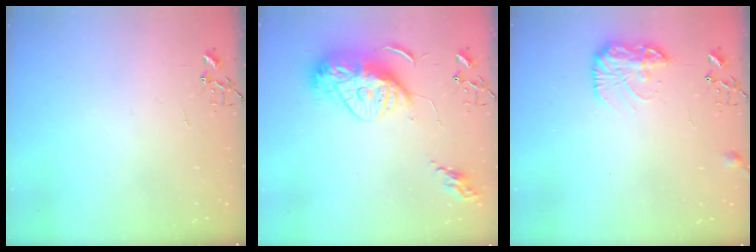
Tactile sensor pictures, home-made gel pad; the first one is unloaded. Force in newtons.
{"total": 15.7, "press": 15.6, "slide": 1.4}
{"total": 11.5, "press": 11.4, "slide": 0.6}